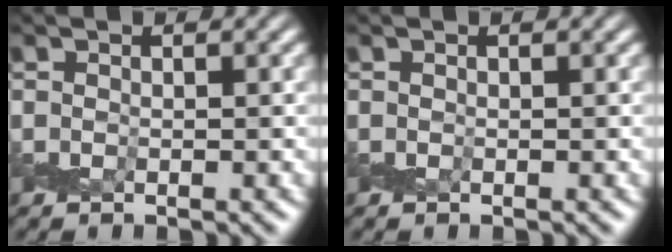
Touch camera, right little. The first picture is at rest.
{"total": 0.0}